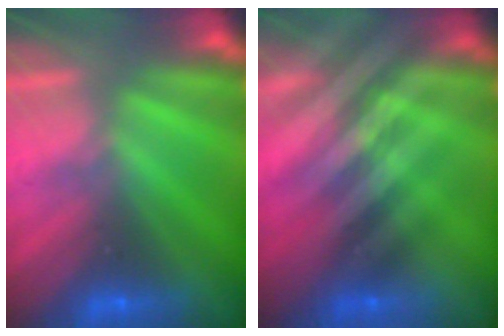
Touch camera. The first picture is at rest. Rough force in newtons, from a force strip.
{"total": 2.4}